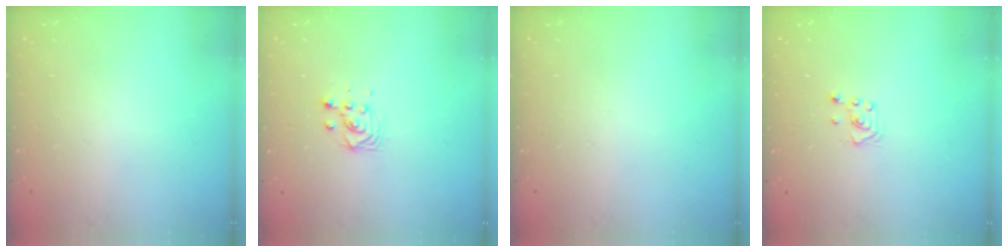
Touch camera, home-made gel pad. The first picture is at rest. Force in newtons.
{"total": 4.3, "press": 4.3, "slide": 0.6}
{"total": 0.0}
{"total": 3.0, "press": 2.9, "slide": 0.3}